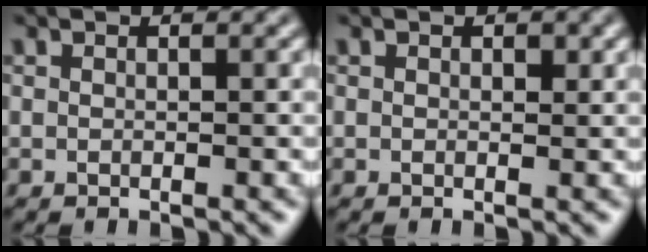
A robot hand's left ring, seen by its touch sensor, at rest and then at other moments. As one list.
[{"total": 0.8, "force": [0.3, 0.4, 0.6], "torque": [-0.005, -0.001, 0.003]}]